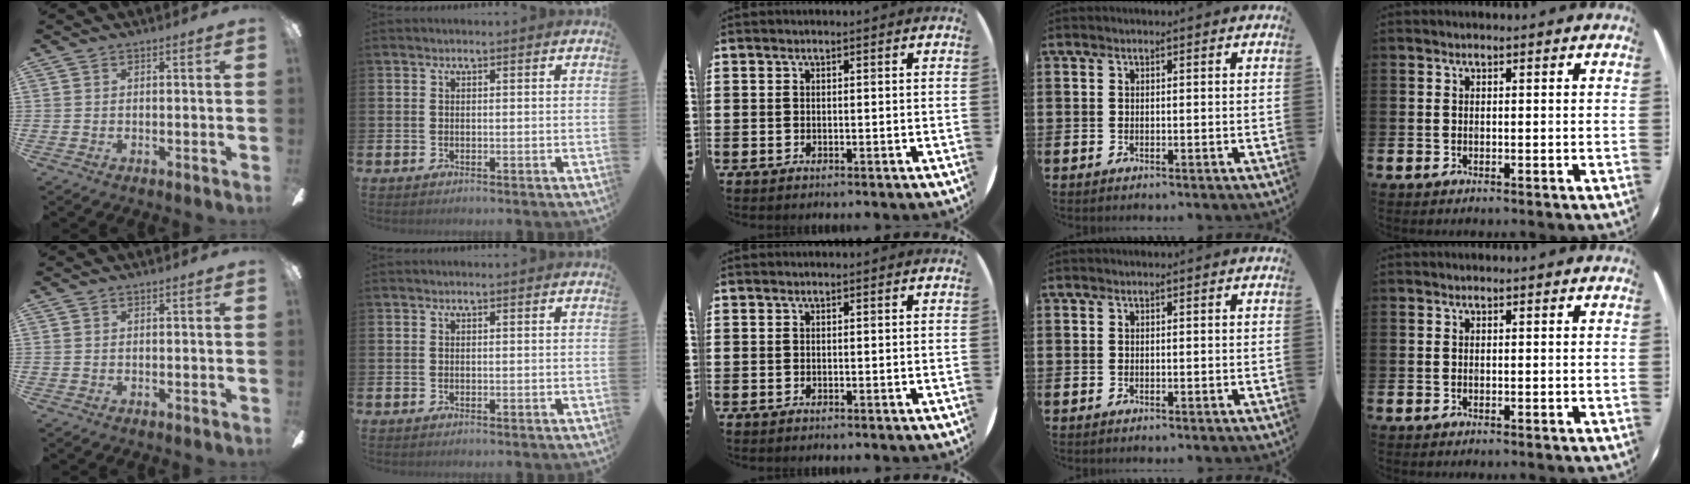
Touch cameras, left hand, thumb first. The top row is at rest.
{}